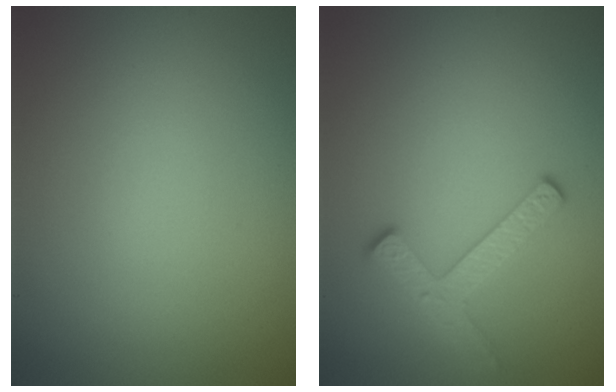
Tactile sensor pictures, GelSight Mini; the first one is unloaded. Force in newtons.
{"total": 2.5, "press": 2.4, "slide": 0.5}